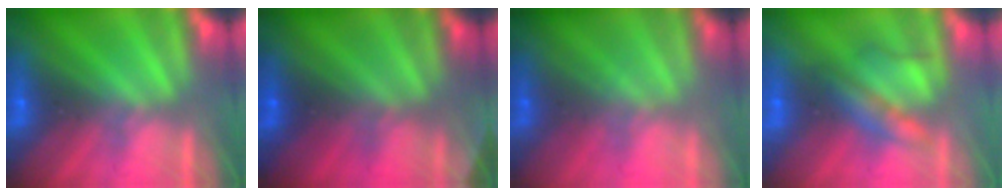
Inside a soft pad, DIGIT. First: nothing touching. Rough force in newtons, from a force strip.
{"total": 2.8}
{"total": 1.4}
{"total": 2.2}